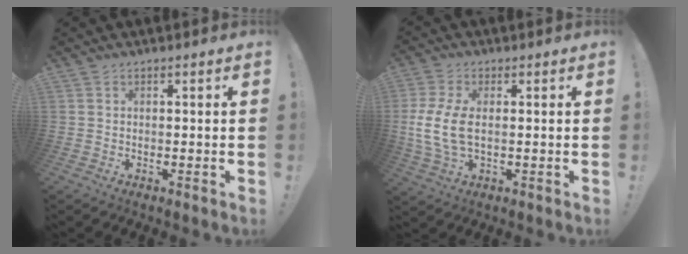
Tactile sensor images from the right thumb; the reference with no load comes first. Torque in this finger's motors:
{"motor_torque": [0.62, 0.62, 1.96, 0.58, 0.39]}